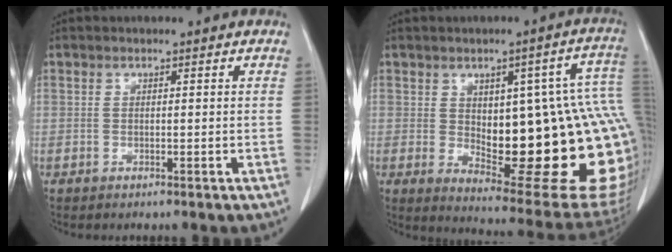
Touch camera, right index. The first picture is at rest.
{"total": 26.4, "force": [-1.3, 7.9, 25.2], "torque": [-0.249, 0.016, 0.007]}